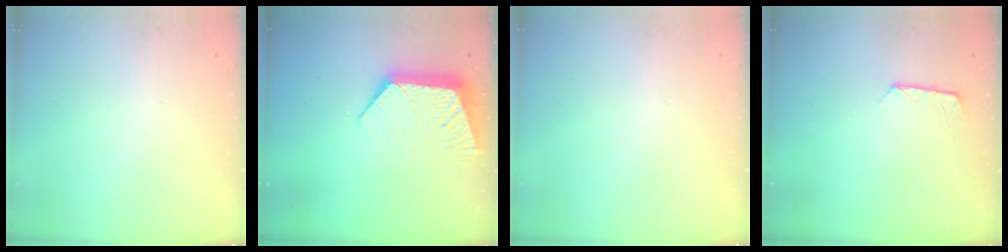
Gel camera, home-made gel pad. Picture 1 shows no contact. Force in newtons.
{"total": 12.3, "press": 12.2, "slide": 1.0}
{"total": 0.0}
{"total": 6.8, "press": 6.7, "slide": 0.7}